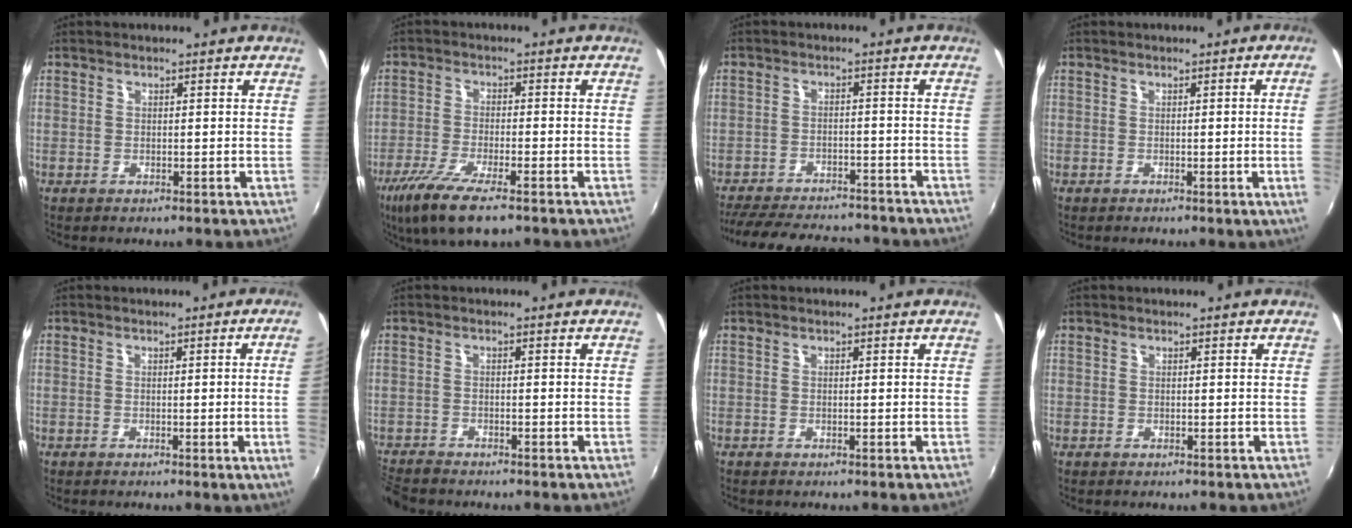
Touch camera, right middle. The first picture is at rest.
{"total": 11.0, "force": [-7.2, 2.8, 7.9], "torque": [-0.179, -0.038, -0.135]}
{"total": 17.6, "force": [-15.2, 5.8, 6.8], "torque": [-0.154, 0.002, -0.212]}
{"total": 3.7, "force": [0.0, -2.0, 3.1], "torque": [-0.050, -0.013, 0.006]}
{"total": 4.7, "force": [0.1, -2.1, 4.1], "torque": [-0.063, -0.010, 0.004]}
{"total": 5.3, "force": [-5.0, 1.0, 1.4], "torque": [-0.048, -0.024, -0.094]}
{"total": 0.0}
{"total": 0.0}